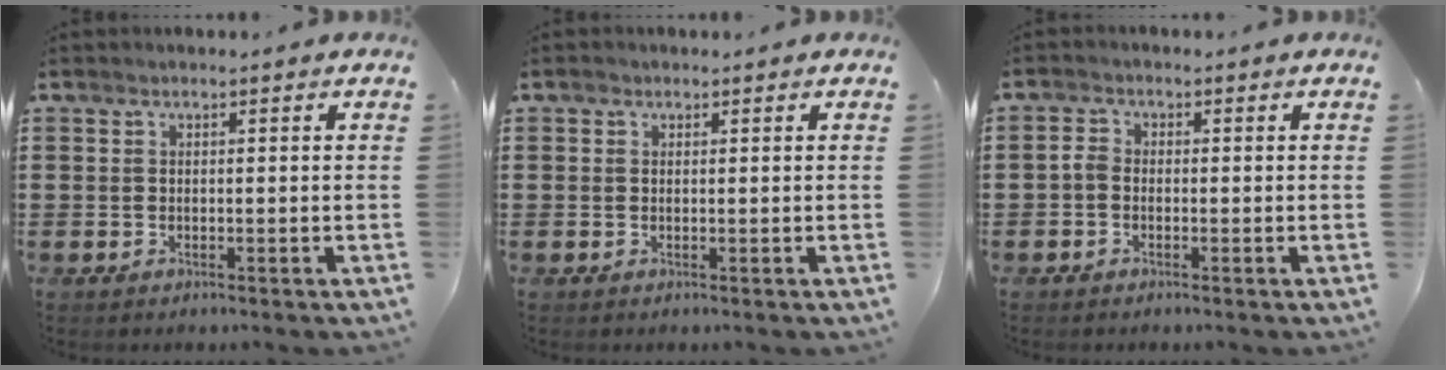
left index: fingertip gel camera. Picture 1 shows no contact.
{"total": 0.6, "force": [0.2, 0.6, 0.2], "torque": [-0.005, 0.006, 0.003]}
{"total": 1.7, "force": [-0.8, 1.0, 1.1], "torque": [-0.031, 0.003, -0.020]}